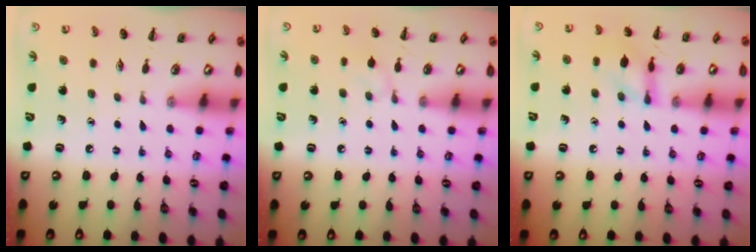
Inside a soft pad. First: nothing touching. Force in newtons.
{"total": 5.9, "press": 5.6, "slide": 2.0}
{"total": 10.8, "press": 10.8, "slide": 0.3}